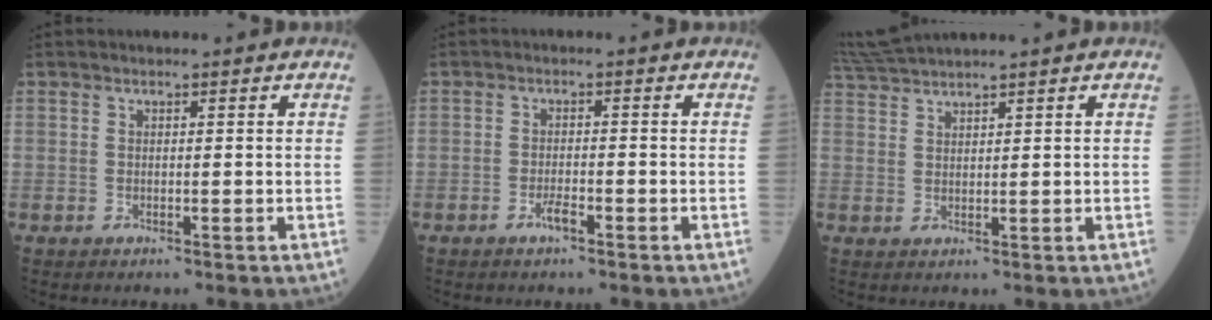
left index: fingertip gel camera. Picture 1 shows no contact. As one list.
[{"total": 1.9, "force": [-1.4, 0.3, 1.3], "torque": [-0.027, -0.005, -0.028]}, {"total": 4.8, "force": [4.5, -1.1, 1.5], "torque": [-0.044, 0.017, 0.095]}]